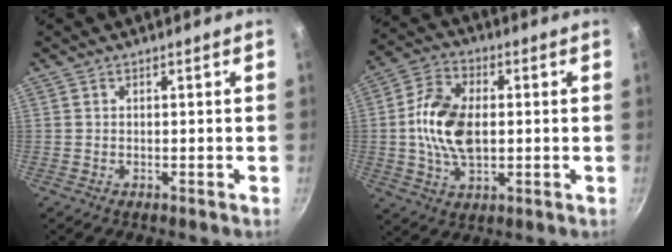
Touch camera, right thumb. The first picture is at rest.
{"total": 13.4, "force": [0.1, 8.3, 10.5], "torque": [-0.182, 0.015, -0.007]}